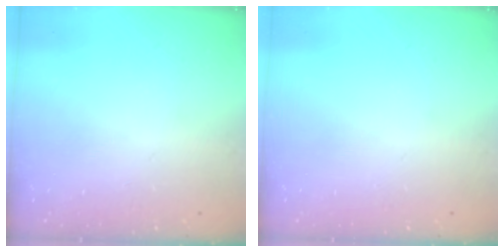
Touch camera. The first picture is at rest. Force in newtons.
{"total": 0.0}